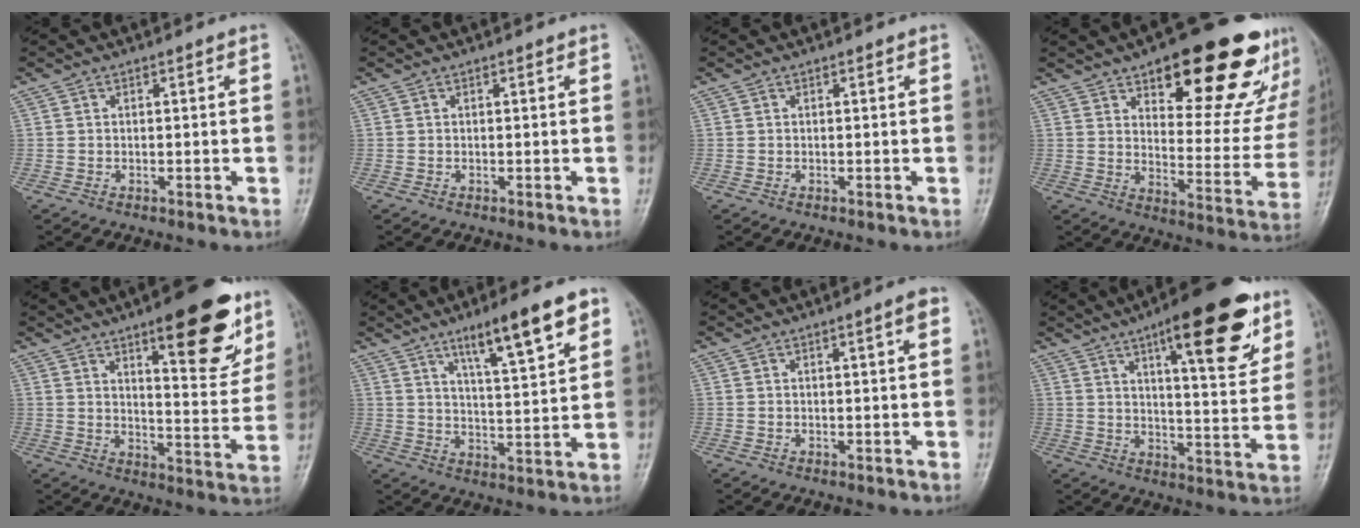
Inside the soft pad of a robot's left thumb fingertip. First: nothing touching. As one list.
[{"total": 0.0}, {"total": 0.0}, {"total": 25.3, "force": [14.8, 9.8, 18.0], "torque": [-0.187, -0.057, 0.207]}, {"total": 13.5, "force": [7.8, 4.8, 10.0], "torque": [-0.093, -0.037, 0.102]}, {"total": 12.7, "force": [7.4, 2.3, 10.1], "torque": [-0.148, -0.032, 0.119]}, {"total": 2.3, "force": [1.0, 0.1, 2.1], "torque": [-0.031, 0.000, 0.014]}, {"total": 19.1, "force": [10.7, 5.6, 14.8], "torque": [-0.172, -0.045, 0.153]}]